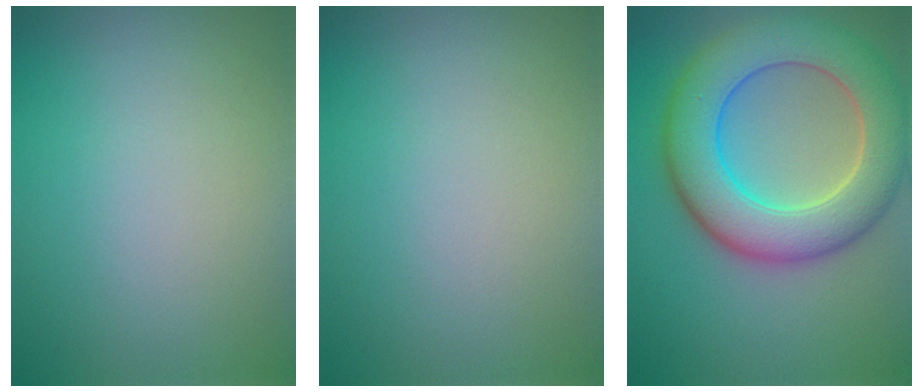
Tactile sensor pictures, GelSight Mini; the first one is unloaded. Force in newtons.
{"total": 0.0}
{"total": 9.9, "press": 9.8, "slide": 0.7}